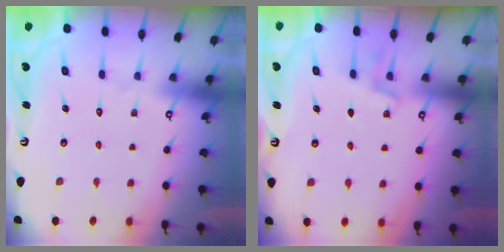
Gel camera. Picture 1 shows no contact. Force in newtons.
{"total": 5.5, "press": 5.2, "slide": 1.7}